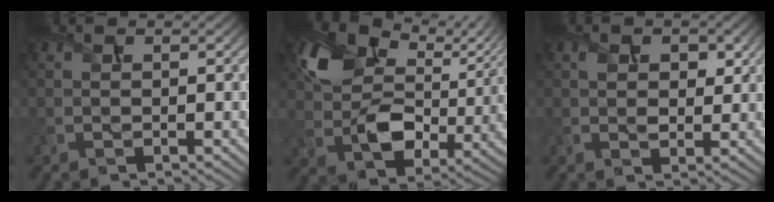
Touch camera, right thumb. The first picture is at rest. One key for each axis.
{"total": 12.9, "fx": 4.6, "fy": 8.6, "fz": 8.3, "tx": -0.175, "ty": -0.012, "tz": 0.094}
{"total": 2.9, "fx": 1.0, "fy": 2.1, "fz": 1.8, "tx": -0.037, "ty": -0.005, "tz": 0.019}